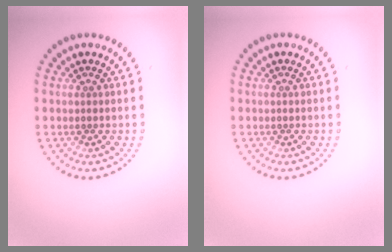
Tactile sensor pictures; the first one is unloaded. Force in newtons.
{"total": 0.0}